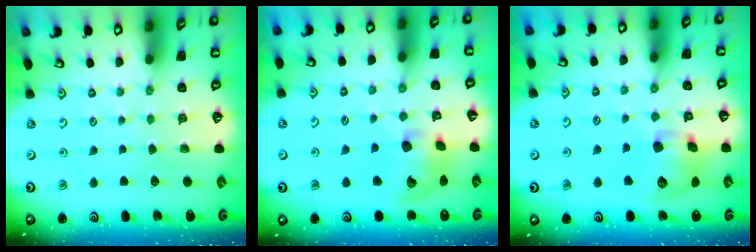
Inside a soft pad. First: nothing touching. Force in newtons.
{"total": 12.1, "press": 11.9, "slide": 1.8}
{"total": 13.6, "press": 13.4, "slide": 2.4}